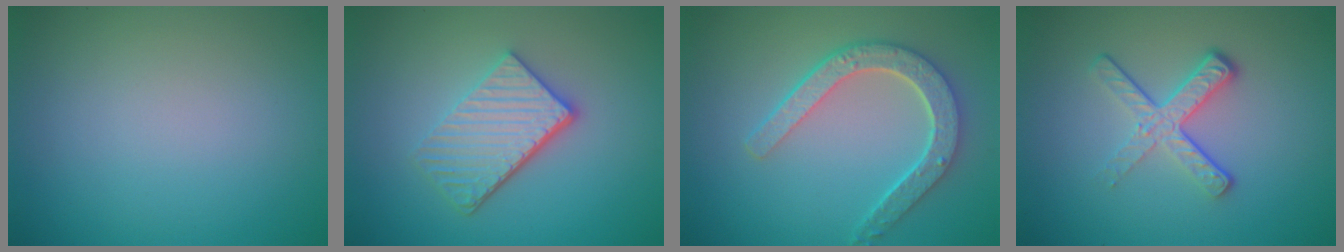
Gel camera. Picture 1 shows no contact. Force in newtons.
{"total": 4.6, "press": 3.5, "slide": 2.9}
{"total": 4.9, "press": 3.9, "slide": 3.0}
{"total": 4.0, "press": 2.6, "slide": 3.1}